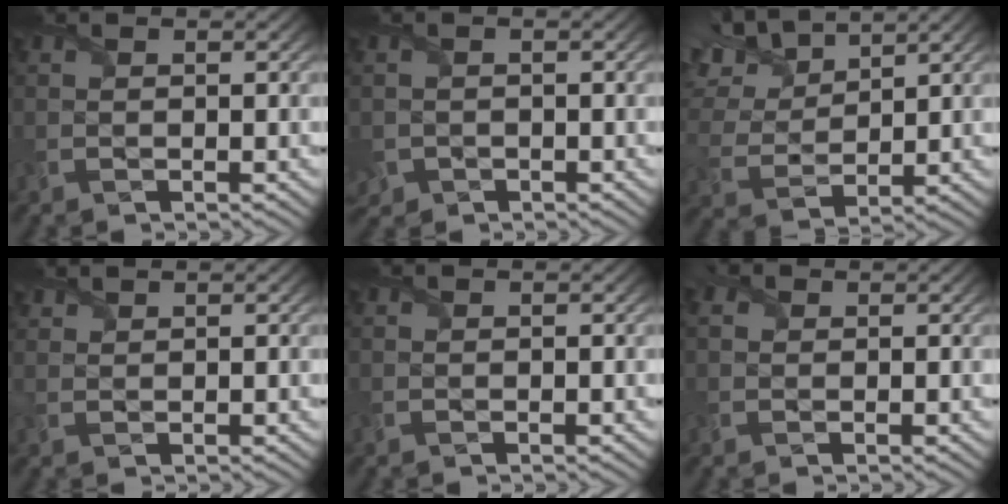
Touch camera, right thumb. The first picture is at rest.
{"total": 2.3, "force": [-1.1, 2.0, 0.5], "torque": [-0.022, -0.018, -0.026]}
{"total": 11.4, "force": [7.8, 4.9, 6.7], "torque": [-0.190, 0.036, 0.133]}
{"total": 1.5, "force": [1.4, 0.4, 0.3], "torque": [-0.012, 0.003, 0.035]}
{"total": 0.0}
{"total": 2.1, "force": [1.0, 1.6, 1.0], "torque": [-0.029, 0.007, 0.017]}